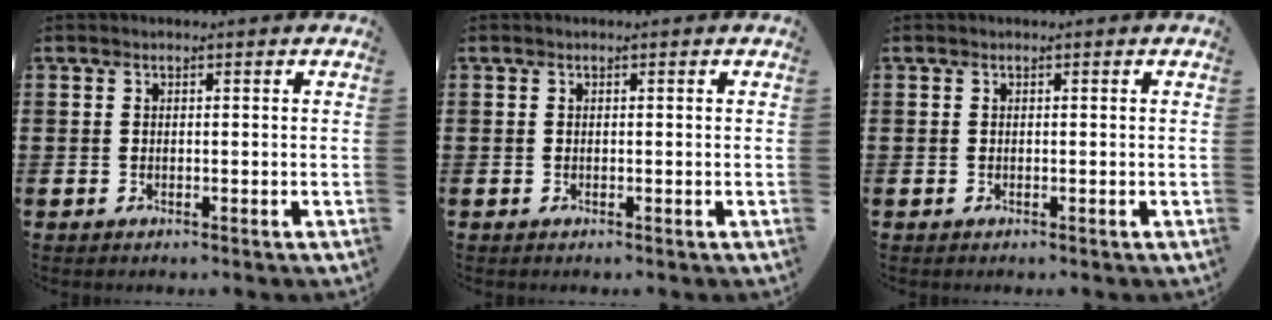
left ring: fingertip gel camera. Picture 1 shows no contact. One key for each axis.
{"total": 0.0}
{"total": 0.0}